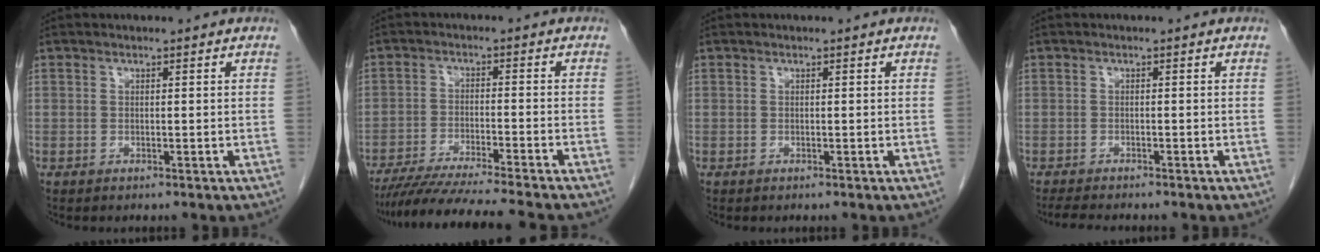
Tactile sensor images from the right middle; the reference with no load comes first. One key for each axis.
{"total": 14.1, "fx": -12.5, "fy": -1.3, "fz": 6.5, "tx": -0.086, "ty": -0.029, "tz": -0.200}
{"total": 0.0}
{"total": 4.5, "fx": -4.0, "fy": 0.5, "fz": 2.0, "tx": -0.036, "ty": -0.015, "tz": -0.061}